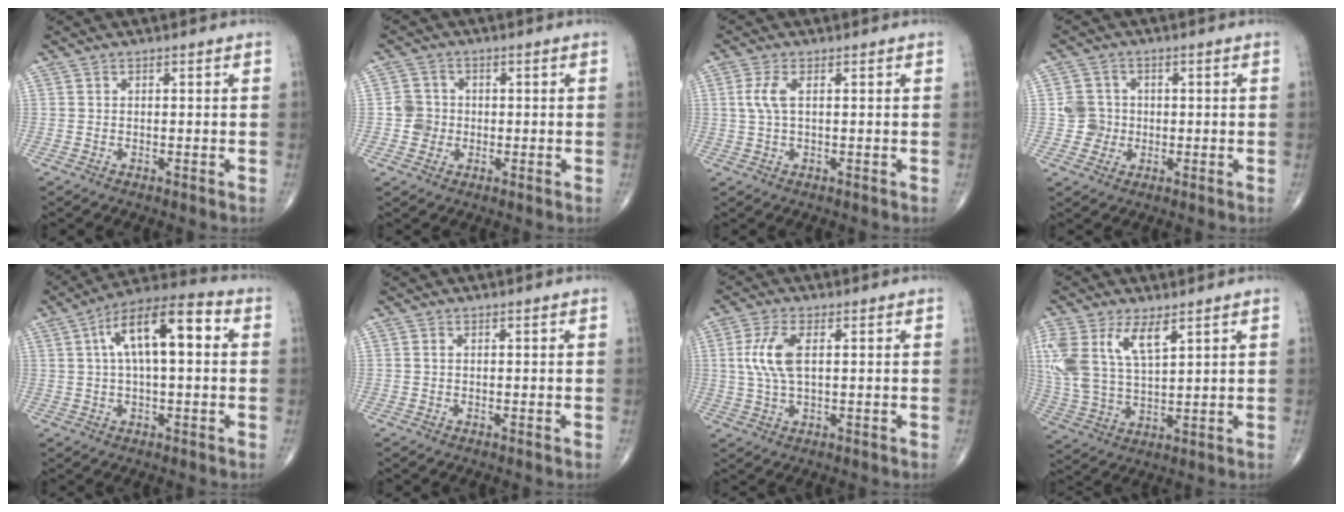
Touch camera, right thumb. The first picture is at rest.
{"total": 3.9, "force": [-0.5, 3.7, 0.9], "torque": [0.006, 0.008, -0.013]}
{"total": 3.5, "force": [0.6, 1.2, 3.2], "torque": [-0.090, 0.009, 0.014]}
{"total": 4.4, "force": [-0.2, 4.4, 0.7], "torque": [0.014, 0.008, -0.008]}
{"total": 14.1, "force": [2.9, 5.5, 12.7], "torque": [-0.208, 0.034, 0.038]}
{"total": 0.0}
{"total": 7.1, "force": [1.3, 3.0, 6.3], "torque": [-0.151, 0.002, 0.026]}
{"total": 13.9, "force": [6.2, 6.4, 10.6], "torque": [-0.231, -0.012, 0.131]}